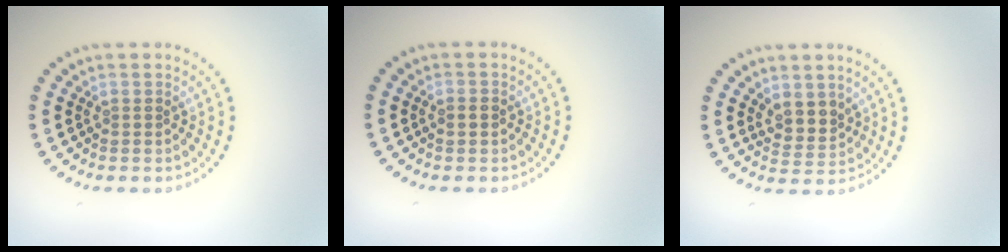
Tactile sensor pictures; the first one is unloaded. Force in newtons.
{"total": 1.5, "press": 1.5, "slide": 0.1}
{"total": 2.5, "press": 2.2, "slide": 1.1}